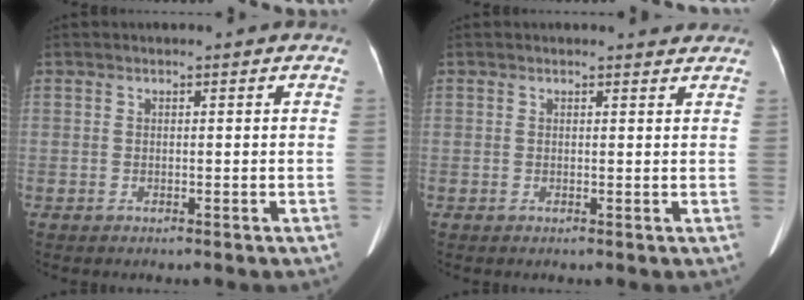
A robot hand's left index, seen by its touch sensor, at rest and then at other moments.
{"total": 1.7, "force": [1.6, 0.6, 0.1], "torque": [-0.004, -0.001, 0.010]}